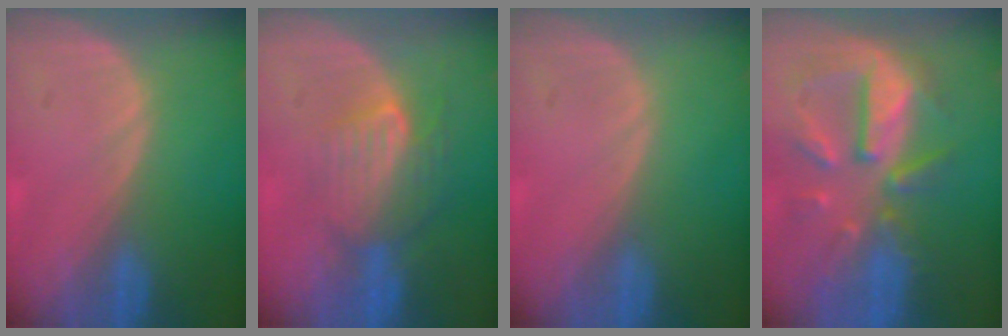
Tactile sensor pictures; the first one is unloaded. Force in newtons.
{"total": 7.6, "press": 7.2, "slide": 2.2}
{"total": 0.0}
{"total": 10.2, "press": 9.3, "slide": 4.2}